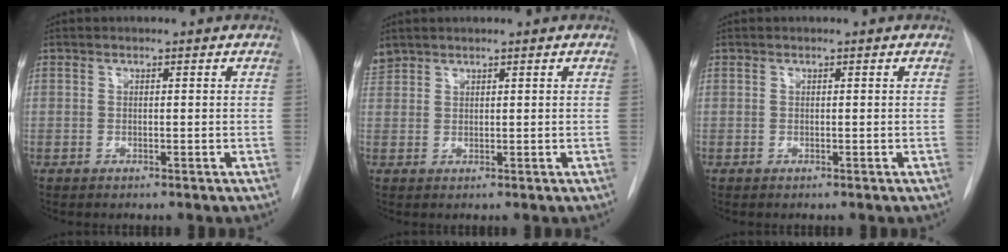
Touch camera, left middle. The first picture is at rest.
{"total": 1.9, "force": [1.8, 0.6, -0.3], "torque": [0.001, 0.013, 0.039]}
{"total": 0.0}